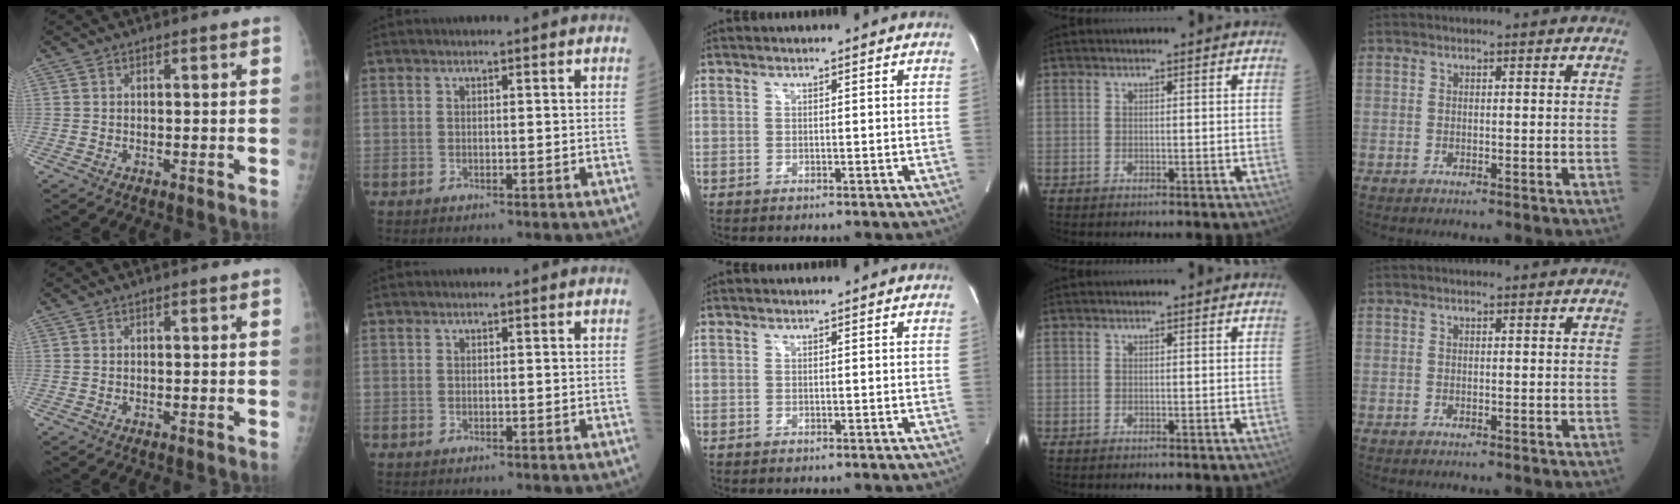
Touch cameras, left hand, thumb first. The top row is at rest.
{}